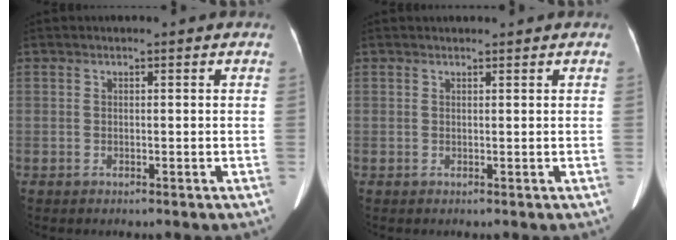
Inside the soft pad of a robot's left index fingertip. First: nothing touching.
{"total": 2.1, "force": [1.9, 0.3, 0.6], "torque": [-0.008, 0.019, 0.028]}